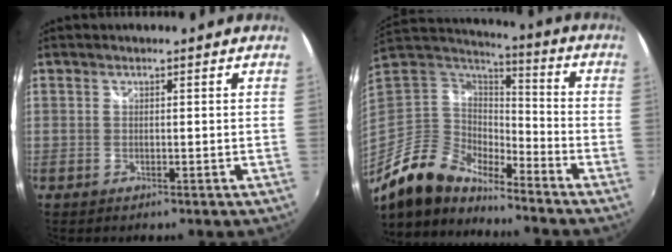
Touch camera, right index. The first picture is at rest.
{"total": 14.5, "force": [-11.7, 5.9, 6.2], "torque": [-0.136, -0.005, -0.229]}